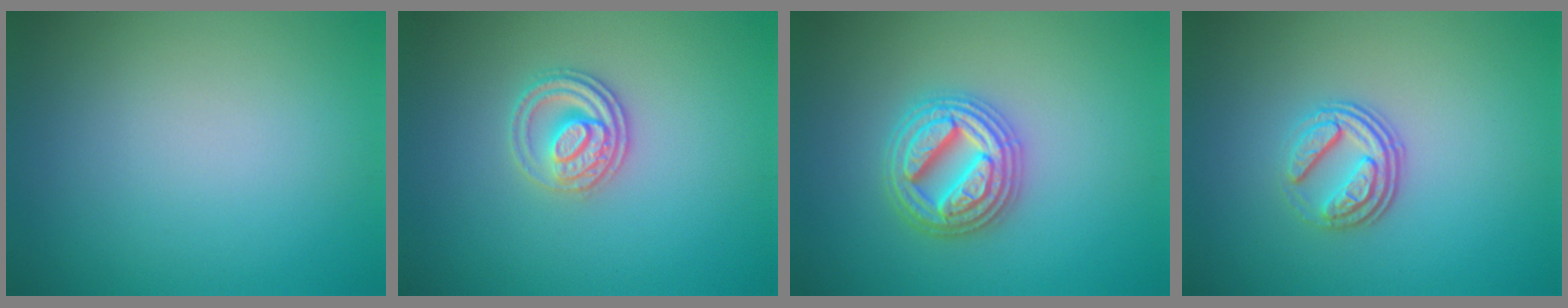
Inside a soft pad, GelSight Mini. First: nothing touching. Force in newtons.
{"total": 2.7, "press": 2.5, "slide": 0.9}
{"total": 4.9, "press": 4.8, "slide": 0.8}
{"total": 3.4, "press": 2.5, "slide": 2.3}